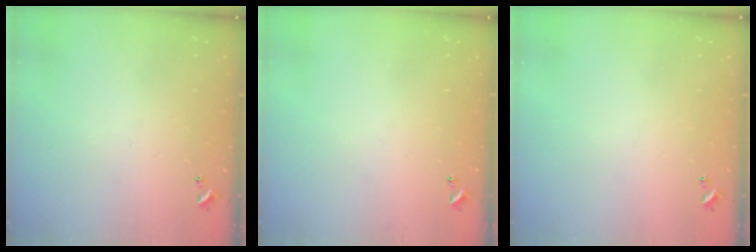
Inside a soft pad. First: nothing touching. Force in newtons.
{"total": 0.0}
{"total": 0.0}